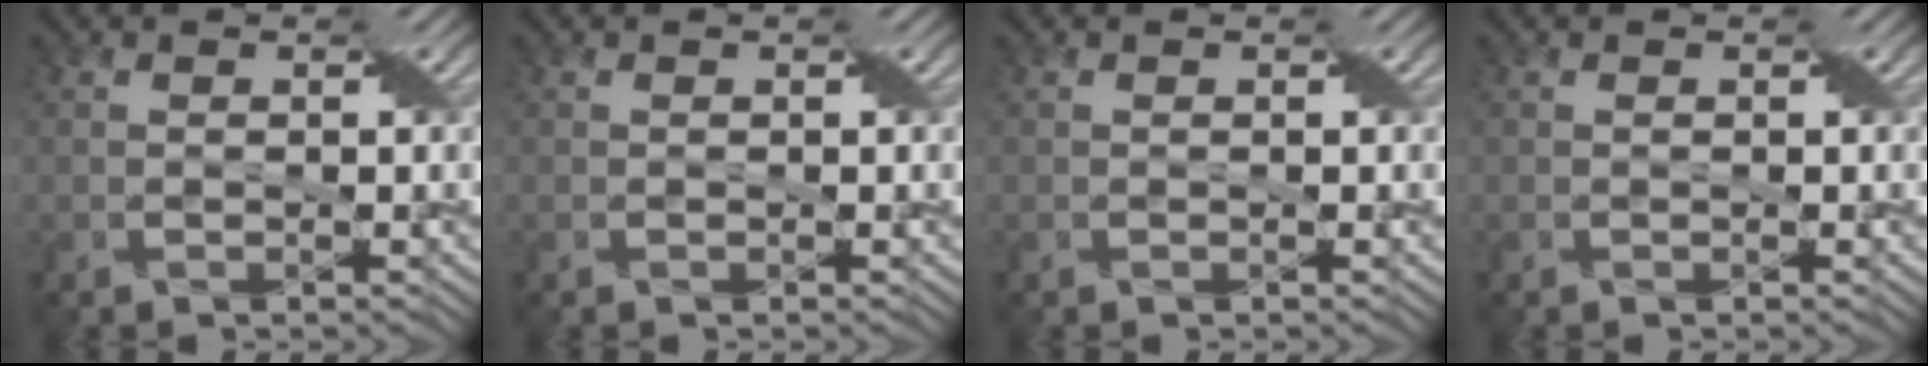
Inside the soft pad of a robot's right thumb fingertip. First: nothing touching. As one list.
[{"total": 0.0}, {"total": 0.0}, {"total": 0.0}]